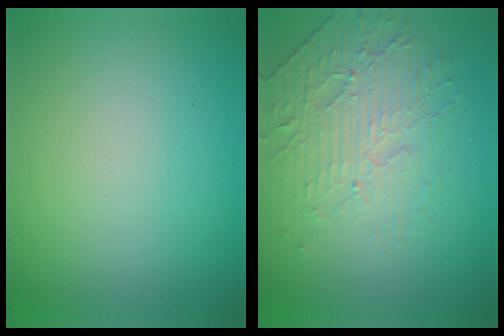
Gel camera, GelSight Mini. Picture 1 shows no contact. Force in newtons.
{"total": 4.5, "press": 3.3, "slide": 3.1}